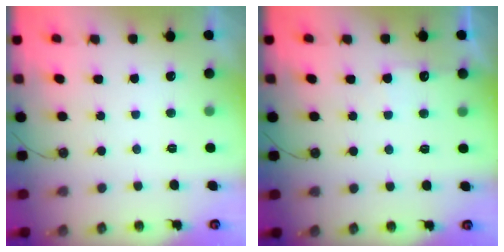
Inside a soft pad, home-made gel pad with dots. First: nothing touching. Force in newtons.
{"total": 6.2, "press": 6.1, "slide": 0.9}